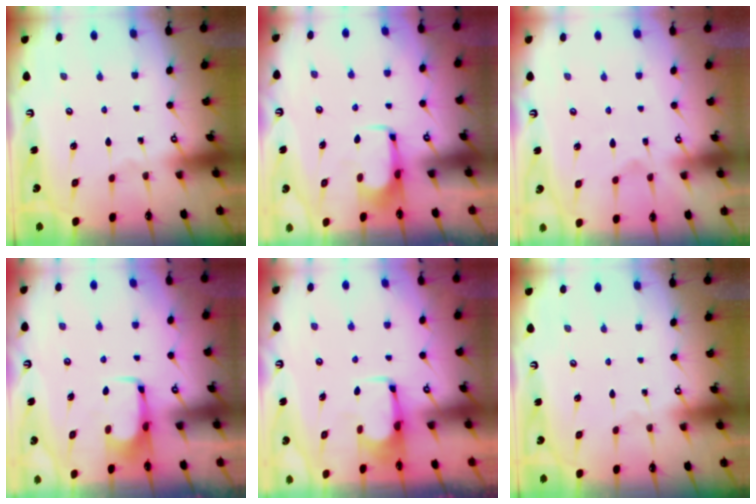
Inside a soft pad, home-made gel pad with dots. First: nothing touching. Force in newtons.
{"total": 2.0, "press": 1.9, "slide": 0.4}
{"total": 2.2, "press": 1.9, "slide": 1.1}
{"total": 1.5, "press": 1.5, "slide": 0.5}
{"total": 1.7, "press": 1.5, "slide": 0.9}
{"total": 0.0}